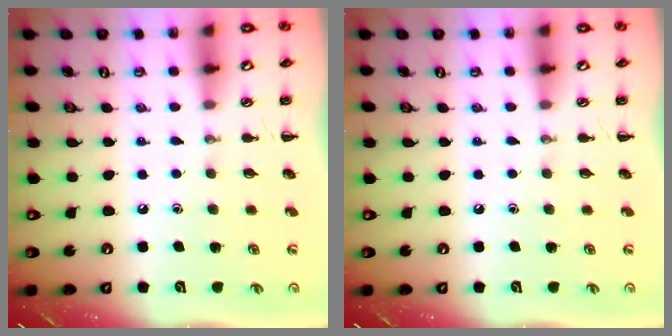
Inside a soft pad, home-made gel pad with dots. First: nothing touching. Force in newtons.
{"total": 0.0}